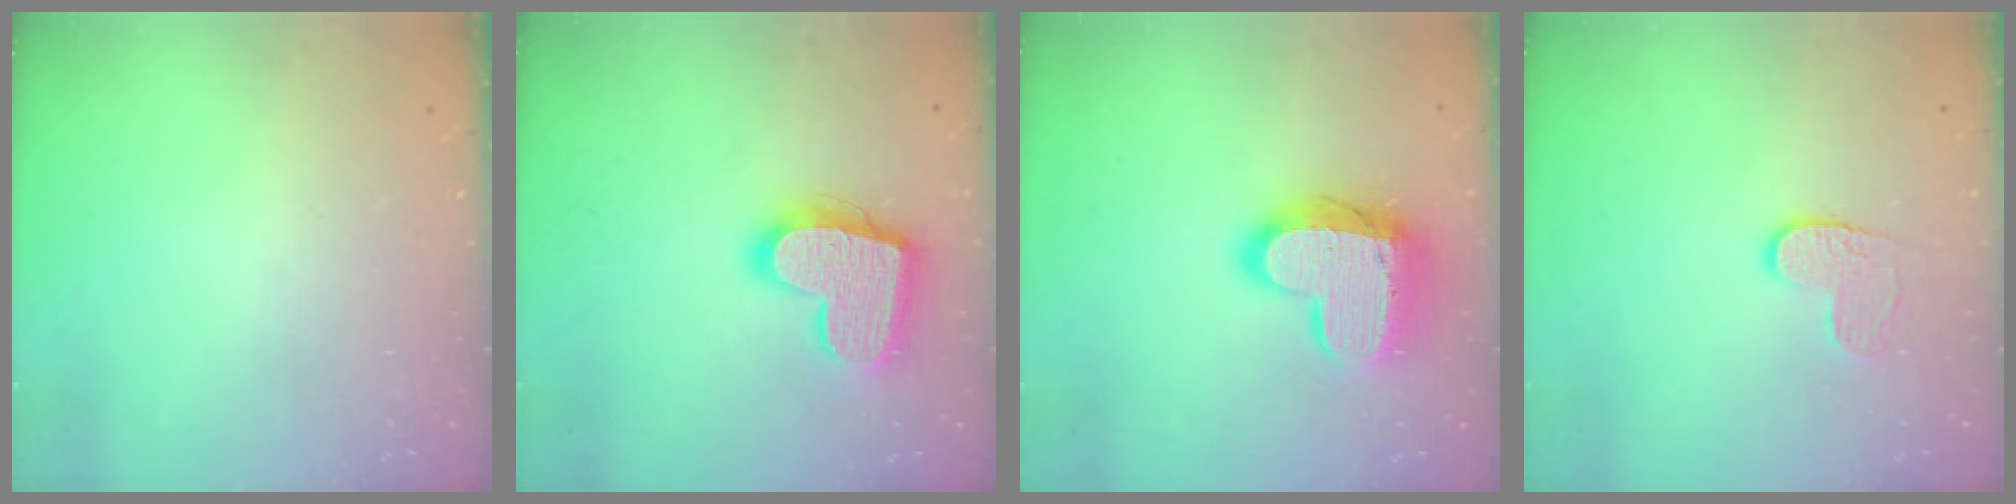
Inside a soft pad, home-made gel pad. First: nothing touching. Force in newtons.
{"total": 17.6, "press": 17.5, "slide": 1.3}
{"total": 16.3, "press": 16.2, "slide": 1.4}
{"total": 5.2, "press": 5.2, "slide": 0.2}